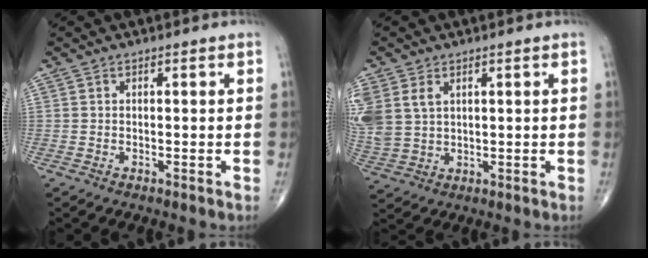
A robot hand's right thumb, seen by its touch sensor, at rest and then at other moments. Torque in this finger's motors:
{"motor_torque": [-0.05, -0.05, 0.82, 0.77, 0.10]}